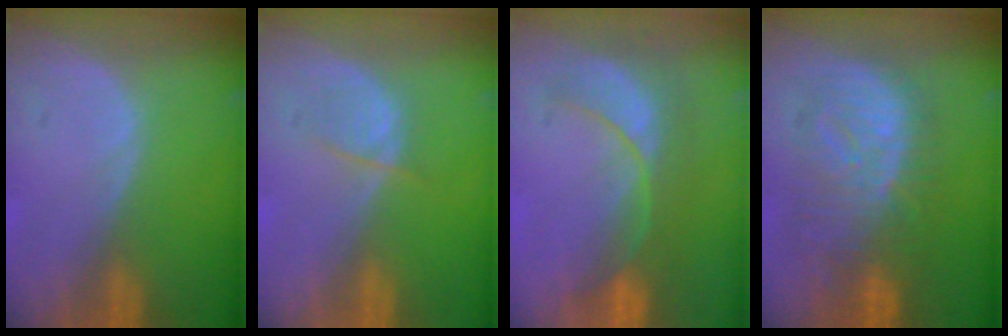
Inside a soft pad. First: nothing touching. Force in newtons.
{"total": 2.1, "press": 2.1, "slide": 0.3}
{"total": 7.9, "press": 7.5, "slide": 2.2}
{"total": 10.4, "press": 10.4, "slide": 0.8}